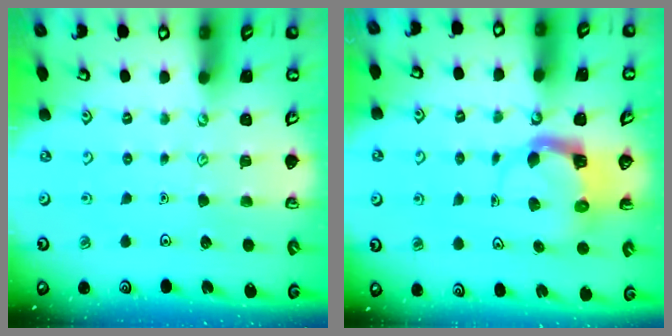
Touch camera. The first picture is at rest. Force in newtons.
{"total": 3.8, "press": 3.7, "slide": 0.6}